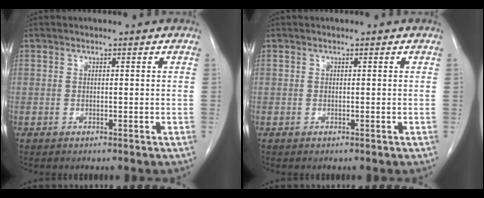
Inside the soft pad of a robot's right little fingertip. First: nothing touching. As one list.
[{"total": 0.0}]